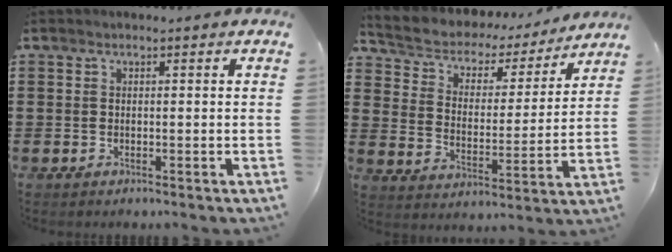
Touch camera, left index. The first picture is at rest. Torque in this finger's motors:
{"motor_torque": [1.66, -0.48, 0.41, 0.14]}